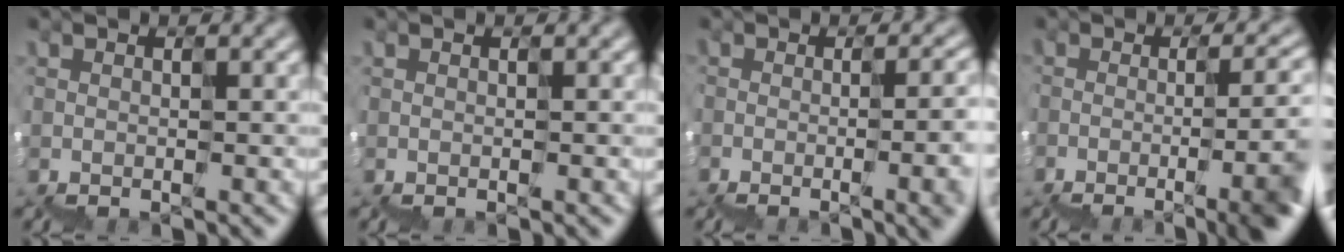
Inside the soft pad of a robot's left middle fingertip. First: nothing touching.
{"total": 0.0}
{"total": 10.2, "force": [-2.3, 4.8, 8.7], "torque": [-0.092, 0.001, -0.009]}
{"total": 9.1, "force": [-2.4, 3.6, 8.0], "torque": [-0.101, 0.001, -0.023]}